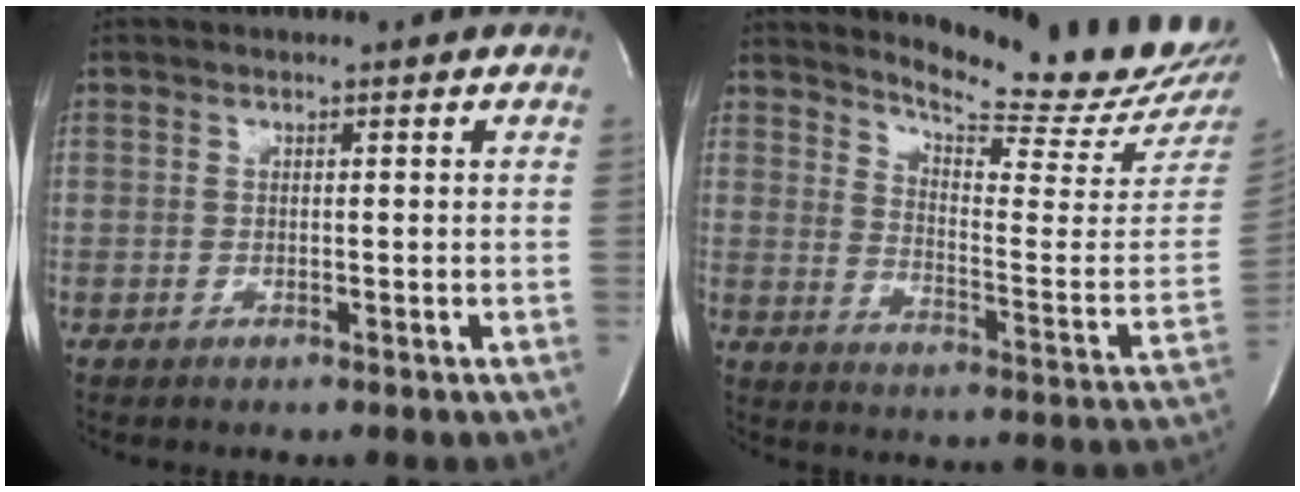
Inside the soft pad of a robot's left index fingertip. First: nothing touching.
{"total": 17.7, "force": [17.0, -0.6, 4.8], "torque": [-0.089, -0.126, 0.220]}